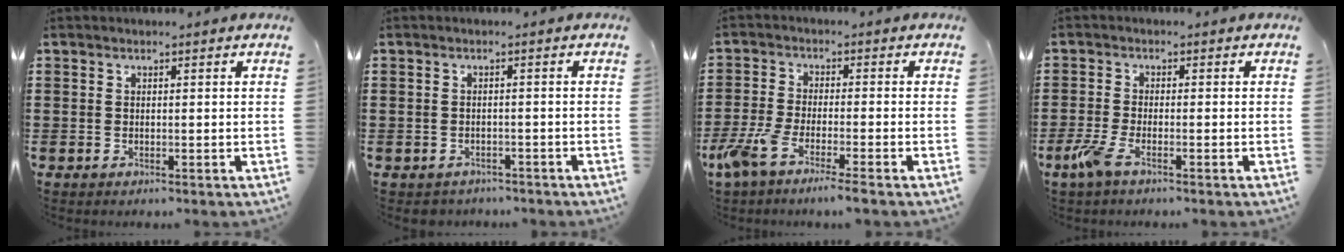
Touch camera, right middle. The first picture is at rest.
{"total": 1.2, "force": [-1.1, 0.5, -0.1], "torque": [-0.004, 0.002, -0.026]}
{"total": 5.2, "force": [-4.0, 0.2, 3.3], "torque": [-0.091, -0.018, -0.081]}
{"total": 3.8, "force": [-2.0, 0.7, 3.1], "torque": [-0.087, -0.015, -0.044]}